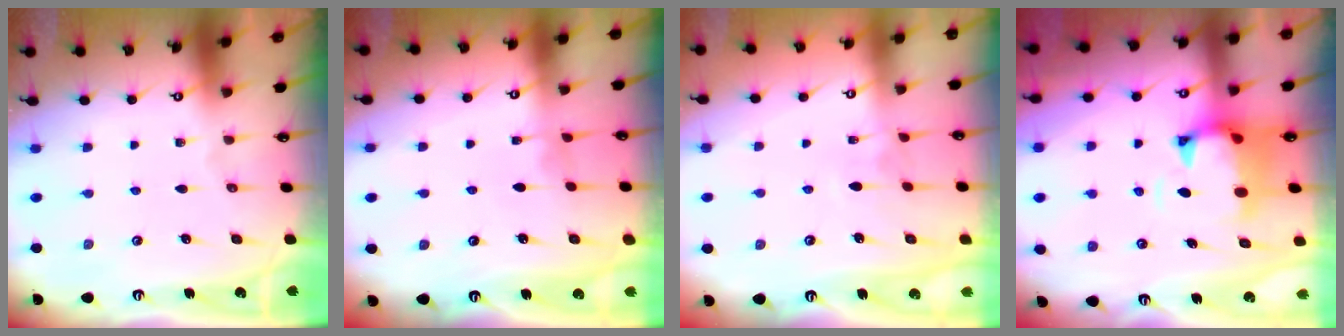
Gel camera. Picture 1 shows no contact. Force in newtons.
{"total": 3.7, "press": 3.7, "slide": 0.2}
{"total": 3.0, "press": 3.0, "slide": 0.4}
{"total": 1.5, "press": 1.1, "slide": 1.1}